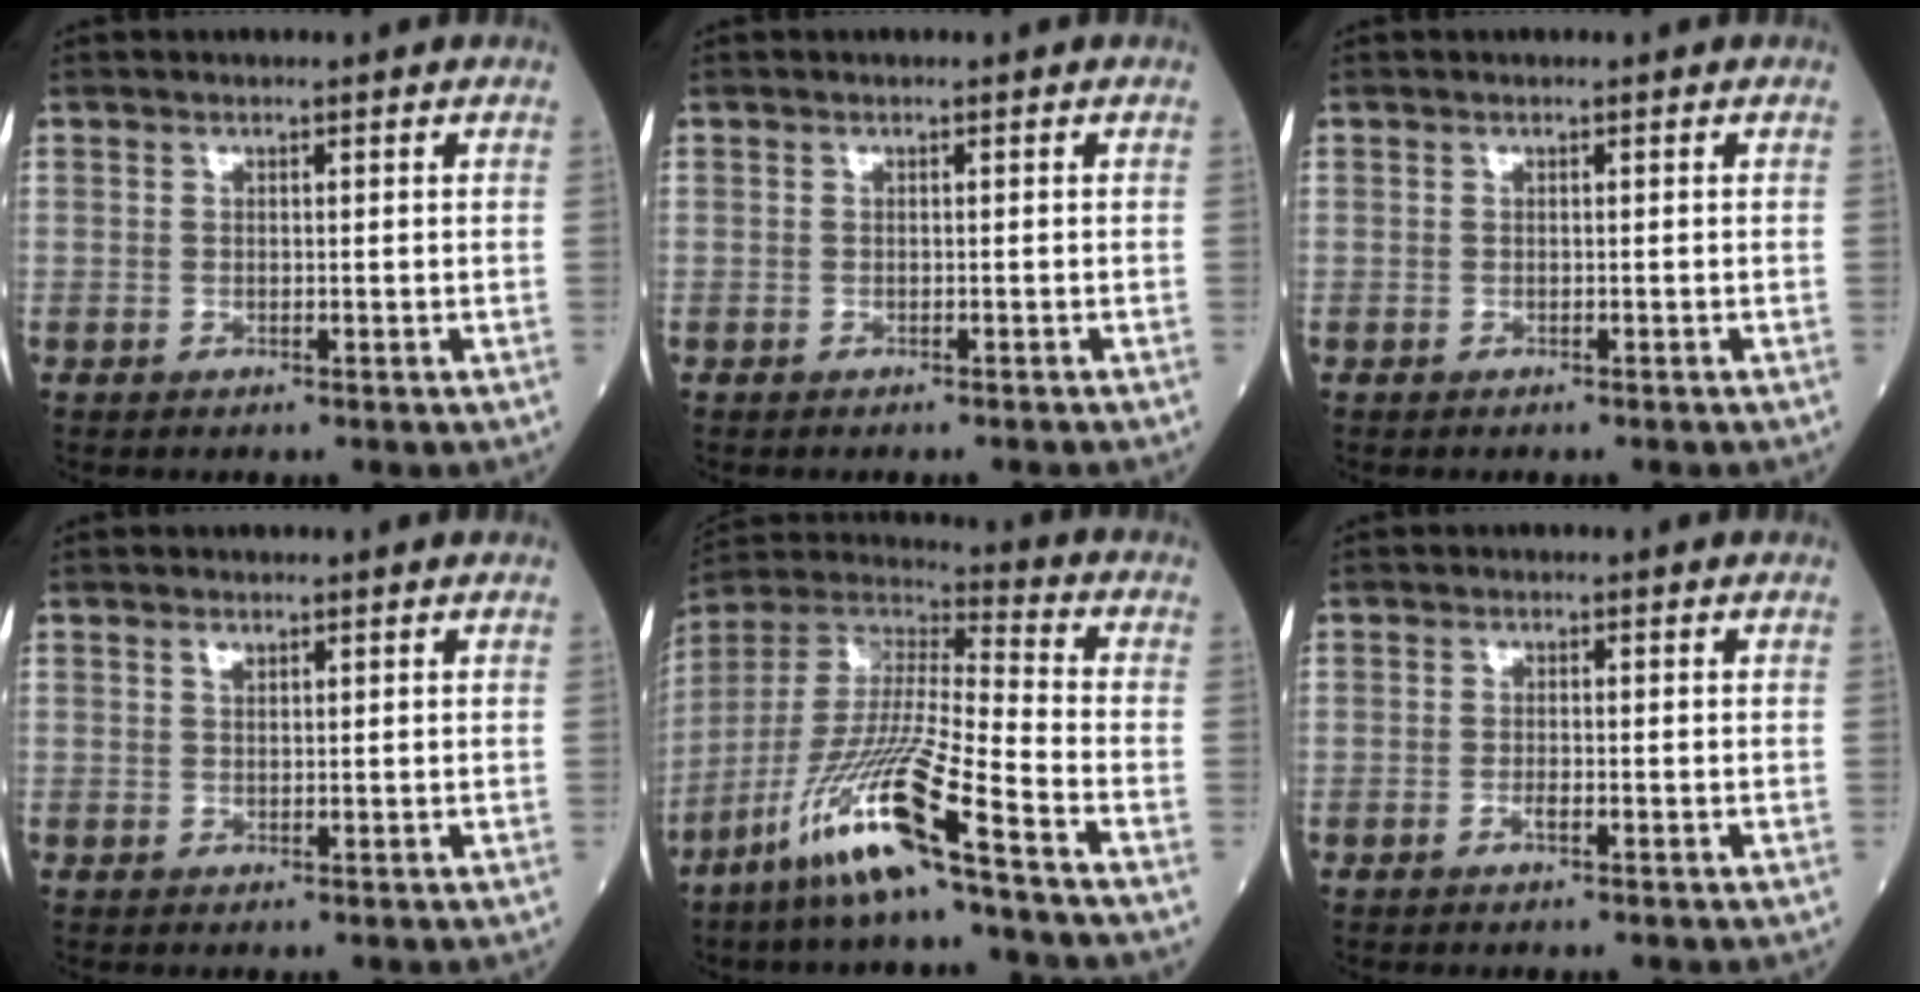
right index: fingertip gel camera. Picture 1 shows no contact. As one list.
[{"total": 1.8, "force": [-1.7, -0.3, 0.6], "torque": [-0.007, 0.001, -0.022]}, {"total": 0.7, "force": [-0.6, -0.1, 0.2], "torque": [0.001, 0.001, -0.011]}, {"total": 1.0, "force": [0.7, 0.5, 0.5], "torque": [-0.010, -0.001, 0.011]}, {"total": 16.0, "force": [-9.3, -0.3, 13.0], "torque": [-0.277, -0.025, -0.184]}, {"total": 1.2, "force": [-0.6, 0.2, 1.0], "torque": [-0.023, 0.000, -0.012]}]